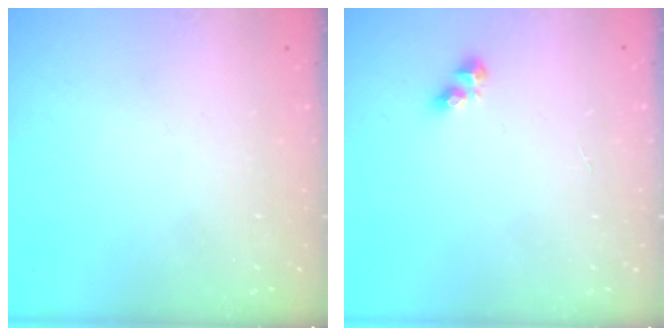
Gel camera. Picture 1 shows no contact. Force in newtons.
{"total": 4.8, "press": 4.7, "slide": 0.4}